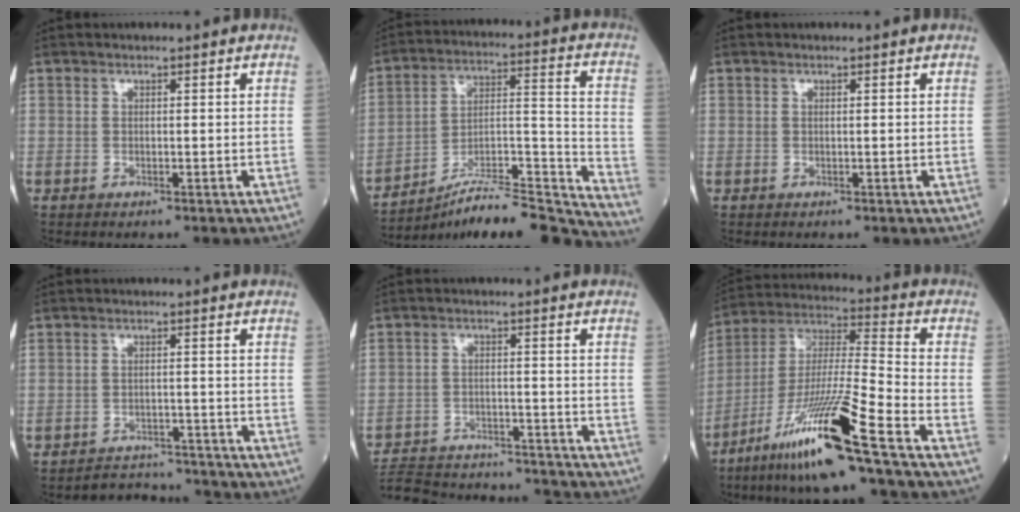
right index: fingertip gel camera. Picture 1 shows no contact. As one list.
[{"total": 20.9, "force": [-19.6, -0.2, 7.4], "torque": [-0.095, 0.024, -0.306]}, {"total": 0.0}, {"total": 5.0, "force": [-4.9, 0.7, -0.9], "torque": [0.015, 0.013, -0.073]}, {"total": 17.6, "force": [-16.7, 3.2, 4.6], "torque": [-0.104, 0.000, -0.241]}, {"total": 17.5, "force": [-10.5, -1.1, 14.0], "torque": [-0.295, -0.036, -0.193]}]